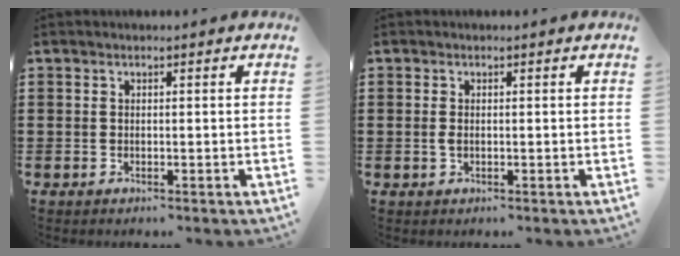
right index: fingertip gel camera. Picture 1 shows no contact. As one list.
[{"total": 1.0, "force": [-0.1, 0.5, 0.8], "torque": [-0.024, 0.001, -0.005]}]